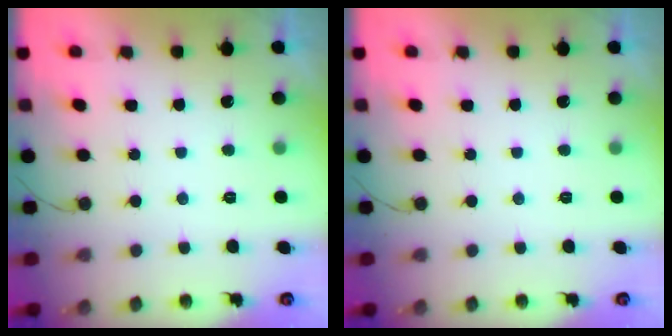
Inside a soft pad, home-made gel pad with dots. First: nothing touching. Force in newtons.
{"total": 0.0}